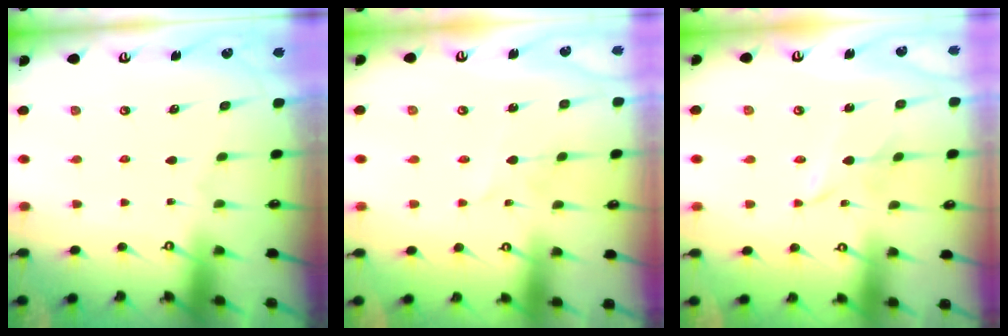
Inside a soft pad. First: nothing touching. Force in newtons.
{"total": 1.6, "press": 1.6, "slide": 0.1}
{"total": 1.5, "press": 1.5, "slide": 0.2}